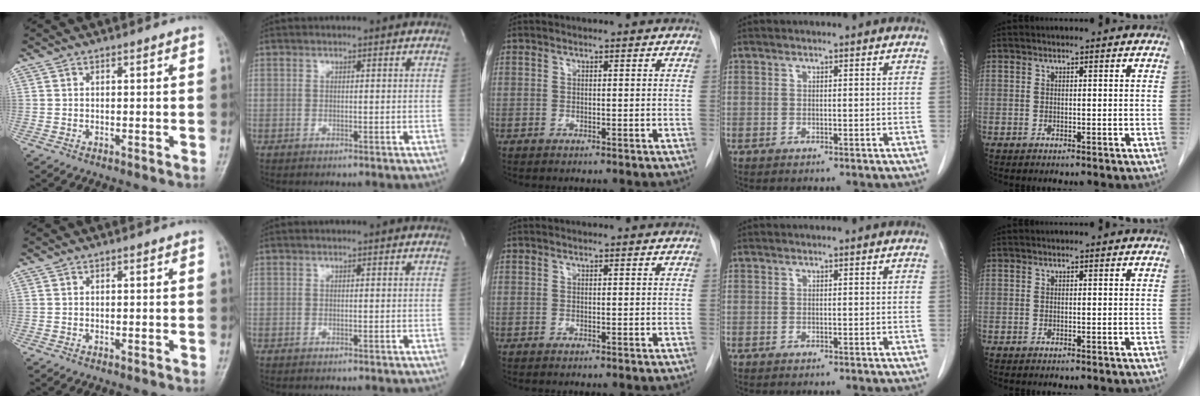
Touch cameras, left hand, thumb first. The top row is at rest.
{}